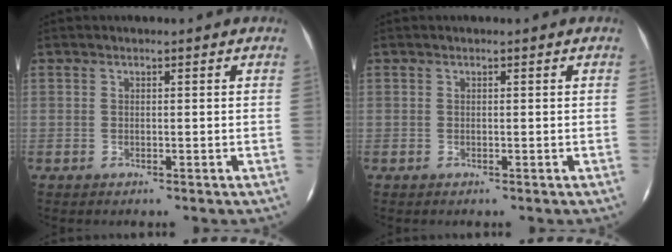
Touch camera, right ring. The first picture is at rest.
{"total": 0.0}